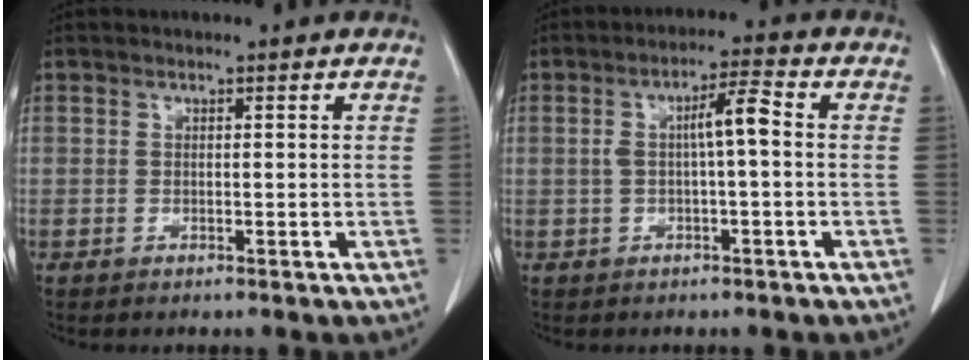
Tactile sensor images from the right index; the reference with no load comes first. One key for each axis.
{"total": 5.1, "fx": 0.2, "fy": 0.6, "fz": 5.1, "tx": -0.088, "ty": 0.015, "tz": 0.003}